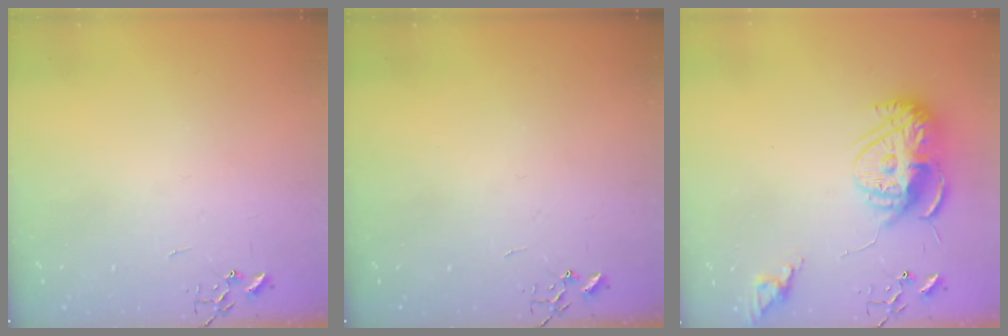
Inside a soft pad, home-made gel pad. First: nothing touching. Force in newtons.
{"total": 0.0}
{"total": 15.2, "press": 15.2, "slide": 1.4}